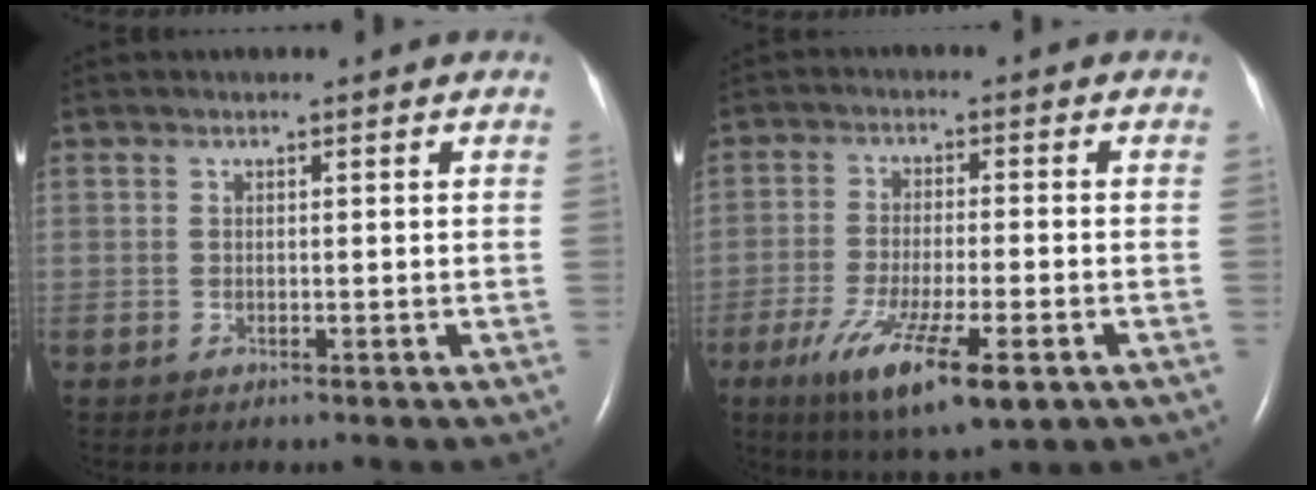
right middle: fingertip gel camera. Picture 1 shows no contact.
{"total": 12.4, "force": [-6.2, 2.3, 10.5], "torque": [-0.188, -0.032, -0.097]}